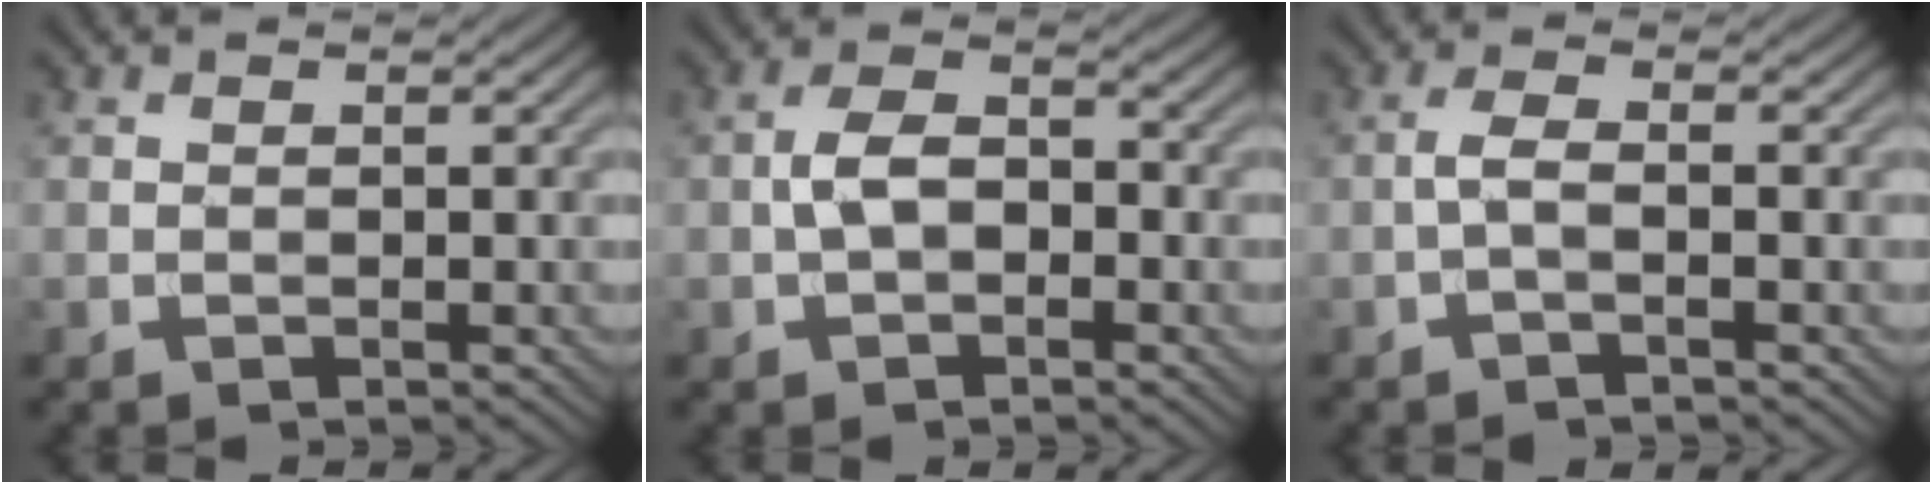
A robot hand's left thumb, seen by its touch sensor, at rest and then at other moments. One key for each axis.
{"total": 3.8, "fx": -1.0, "fy": 2.4, "fz": 2.8, "tx": -0.061, "ty": 0.010, "tz": -0.022}
{"total": 1.9, "fx": -0.7, "fy": 0.4, "fz": 1.7, "tx": -0.036, "ty": 0.006, "tz": -0.021}